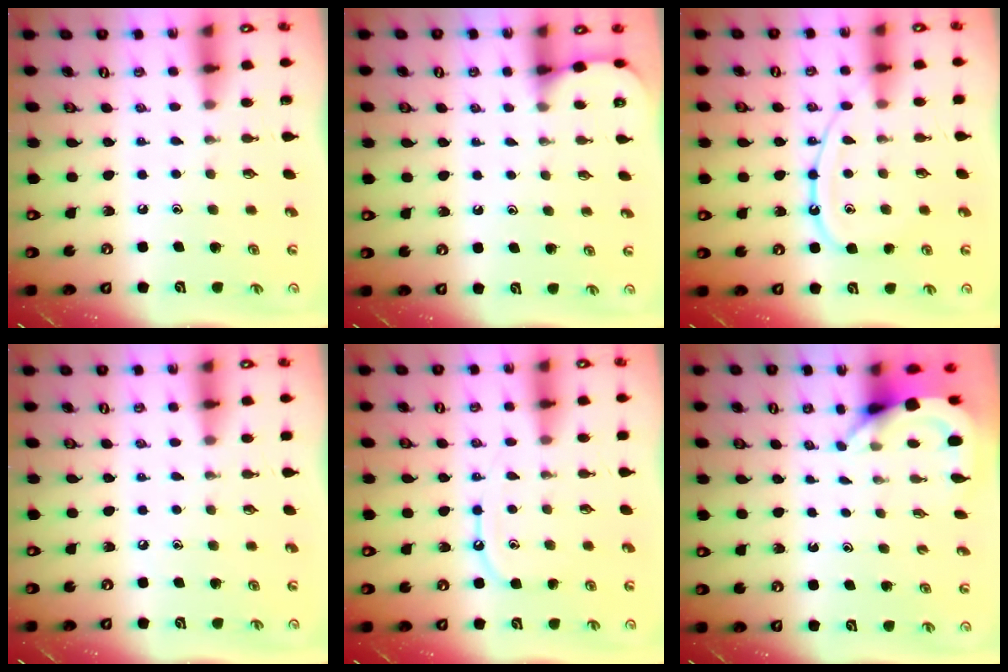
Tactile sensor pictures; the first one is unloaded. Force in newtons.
{"total": 2.5, "press": 2.5, "slide": 0.2}
{"total": 11.9, "press": 11.8, "slide": 1.1}
{"total": 2.5, "press": 2.5, "slide": 0.4}
{"total": 7.3, "press": 7.2, "slide": 0.8}
{"total": 3.7, "press": 3.7, "slide": 0.2}